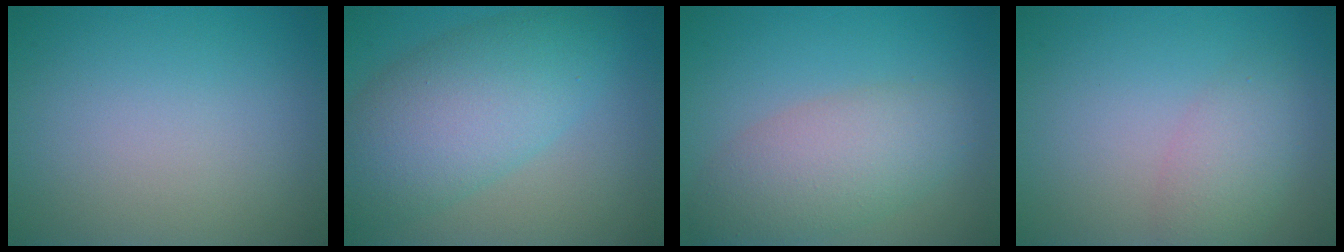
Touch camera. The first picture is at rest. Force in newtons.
{"total": 8.1, "press": 8.1, "slide": 0.3}
{"total": 5.1, "press": 5.0, "slide": 0.4}
{"total": 2.9, "press": 2.9, "slide": 0.1}